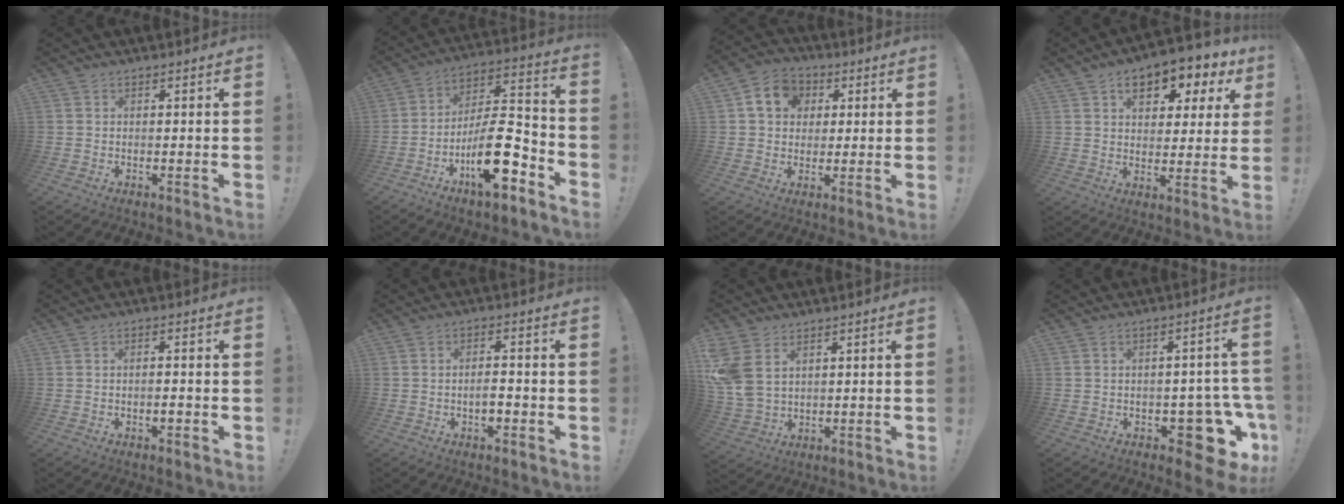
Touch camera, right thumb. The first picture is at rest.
{"total": 18.5, "force": [-8.4, 7.0, 15.0], "torque": [-0.254, 0.051, -0.130]}
{"total": 10.1, "force": [3.1, 8.5, 4.4], "torque": [-0.067, 0.001, 0.063]}
{"total": 9.9, "force": [4.8, 5.6, 6.7], "torque": [-0.089, -0.026, 0.080]}
{"total": 2.0, "force": [-1.0, 0.5, 1.7], "torque": [-0.033, 0.006, -0.015]}
{"total": 3.8, "force": [-1.3, 1.6, 3.2], "torque": [-0.053, 0.005, -0.022]}
{"total": 8.7, "force": [3.9, 5.6, 5.4], "torque": [-0.121, -0.013, 0.081]}
{"total": 12.1, "force": [-5.1, 6.3, 9.0], "torque": [-0.093, 0.036, -0.071]}